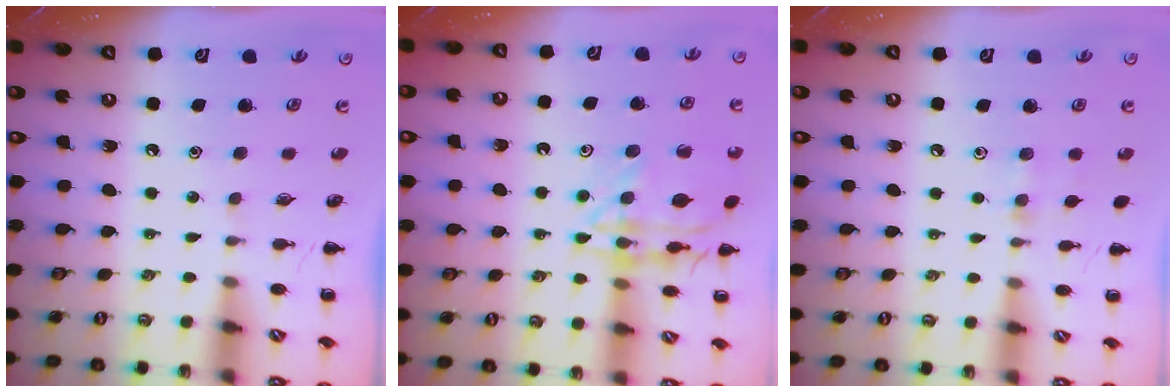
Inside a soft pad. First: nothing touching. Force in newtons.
{"total": 16.1, "press": 16.1, "slide": 0.8}
{"total": 5.6, "press": 5.4, "slide": 1.6}